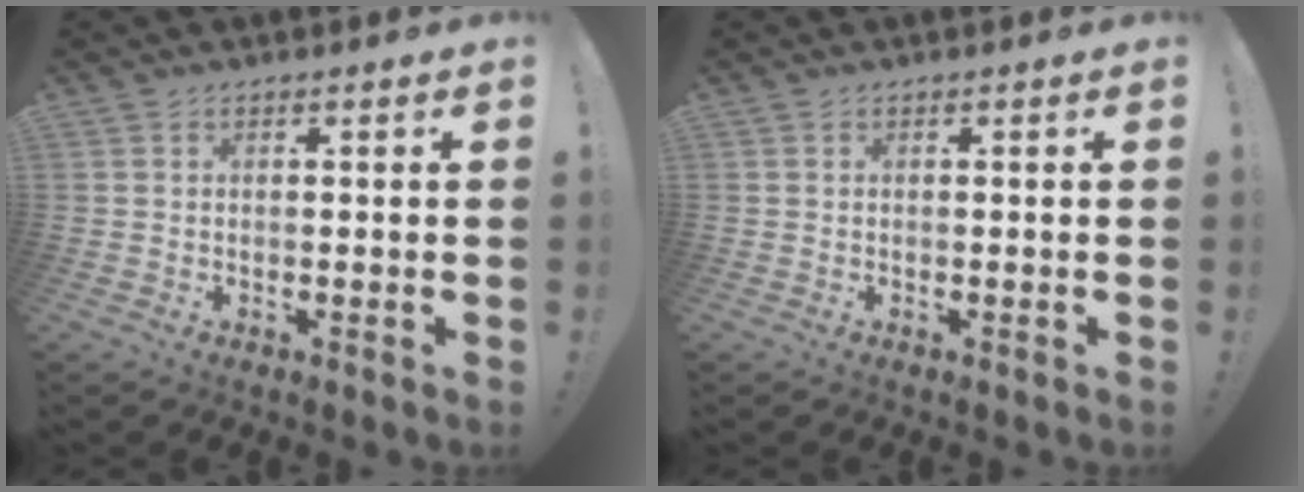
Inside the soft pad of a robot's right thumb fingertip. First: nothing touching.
{"total": 0.0}